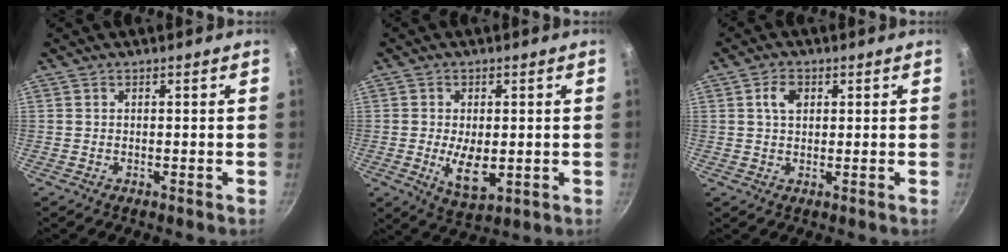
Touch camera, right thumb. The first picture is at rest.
{"total": 7.5, "force": [-0.8, 4.1, 6.3], "torque": [-0.101, -0.010, -0.003]}
{"total": 3.6, "force": [1.0, 2.4, 2.5], "torque": [-0.036, 0.002, 0.016]}